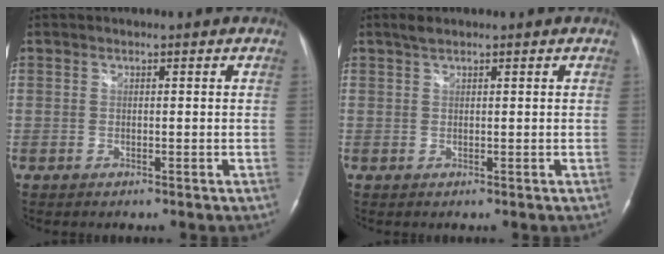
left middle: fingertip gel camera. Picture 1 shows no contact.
{"total": 1.3, "force": [1.1, 0.3, 0.7], "torque": [-0.020, 0.007, 0.024]}